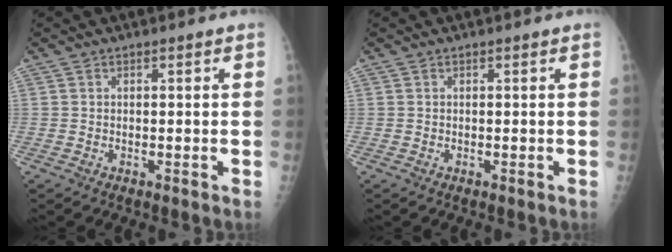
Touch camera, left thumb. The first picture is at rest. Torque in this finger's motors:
{"motor_torque": [0.00, 0.00, -0.01, -0.01, 0.00]}